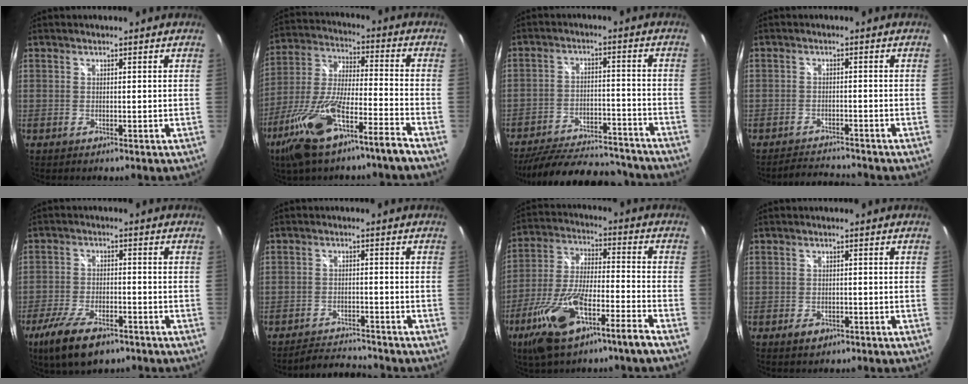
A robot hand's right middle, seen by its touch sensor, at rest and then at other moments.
{"total": 16.9, "force": [-11.1, 2.0, 12.5], "torque": [-0.263, -0.024, -0.204]}
{"total": 23.6, "force": [-20.6, 6.9, 9.3], "torque": [-0.177, 0.005, -0.271]}
{"total": 4.4, "force": [-4.4, 0.3, 0.3], "torque": [-0.023, 0.005, -0.073]}
{"total": 11.4, "force": [-7.6, 4.3, 7.4], "torque": [-0.170, -0.029, -0.134]}
{"total": 5.8, "force": [-5.7, 0.6, 0.6], "torque": [-0.031, 0.010, -0.092]}
{"total": 16.4, "force": [-10.3, 2.6, 12.6], "torque": [-0.262, -0.032, -0.183]}
{"total": 2.5, "force": [-1.4, 1.6, 1.2], "torque": [-0.021, -0.001, -0.020]}